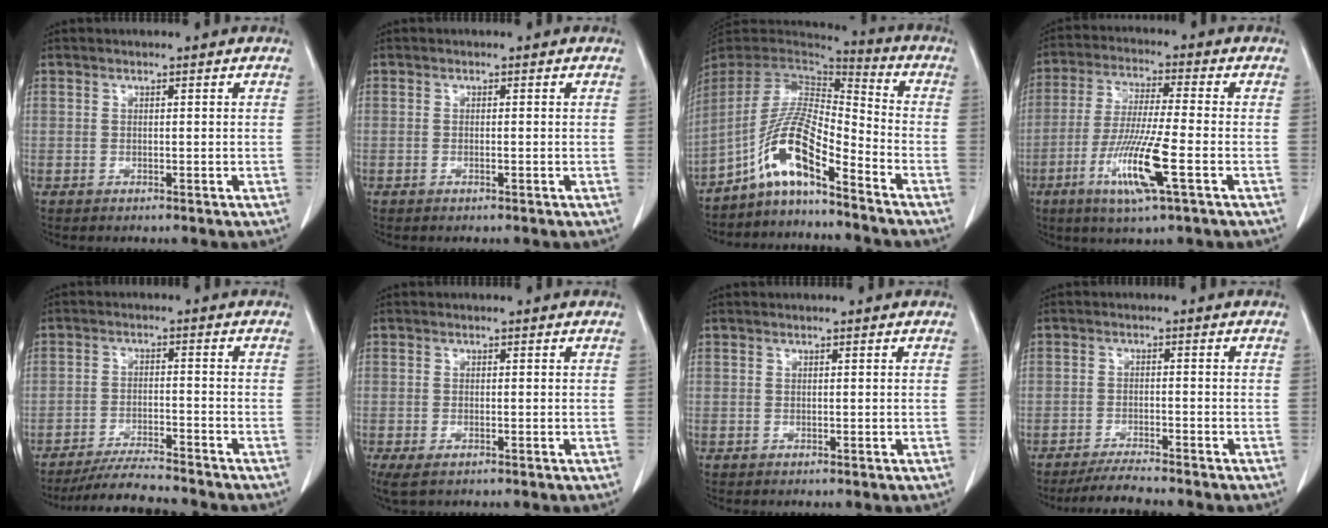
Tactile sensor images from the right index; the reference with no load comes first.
{"total": 0.0}
{"total": 11.1, "force": [-7.1, 1.5, 8.4], "torque": [-0.166, 0.013, -0.134]}
{"total": 11.3, "force": [-4.2, 0.1, 10.5], "torque": [-0.204, -0.020, -0.081]}
{"total": 7.9, "force": [-7.5, 0.2, 2.5], "torque": [-0.036, -0.015, -0.129]}
{"total": 3.3, "force": [-2.1, 1.2, 2.3], "torque": [-0.044, -0.009, -0.032]}
{"total": 0.0}
{"total": 4.1, "force": [-4.0, 0.2, 1.2], "torque": [-0.019, -0.015, -0.070]}